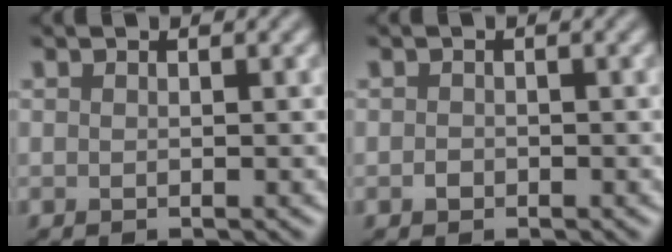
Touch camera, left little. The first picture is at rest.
{"total": 0.8, "force": [-0.4, 0.6, 0.2], "torque": [0.000, -0.002, -0.012]}